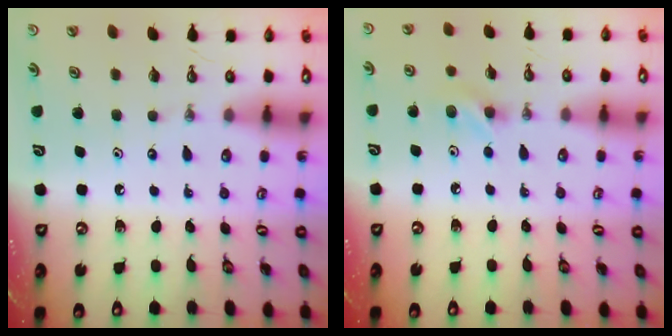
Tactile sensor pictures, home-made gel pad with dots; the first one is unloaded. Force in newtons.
{"total": 7.4, "press": 7.1, "slide": 2.1}